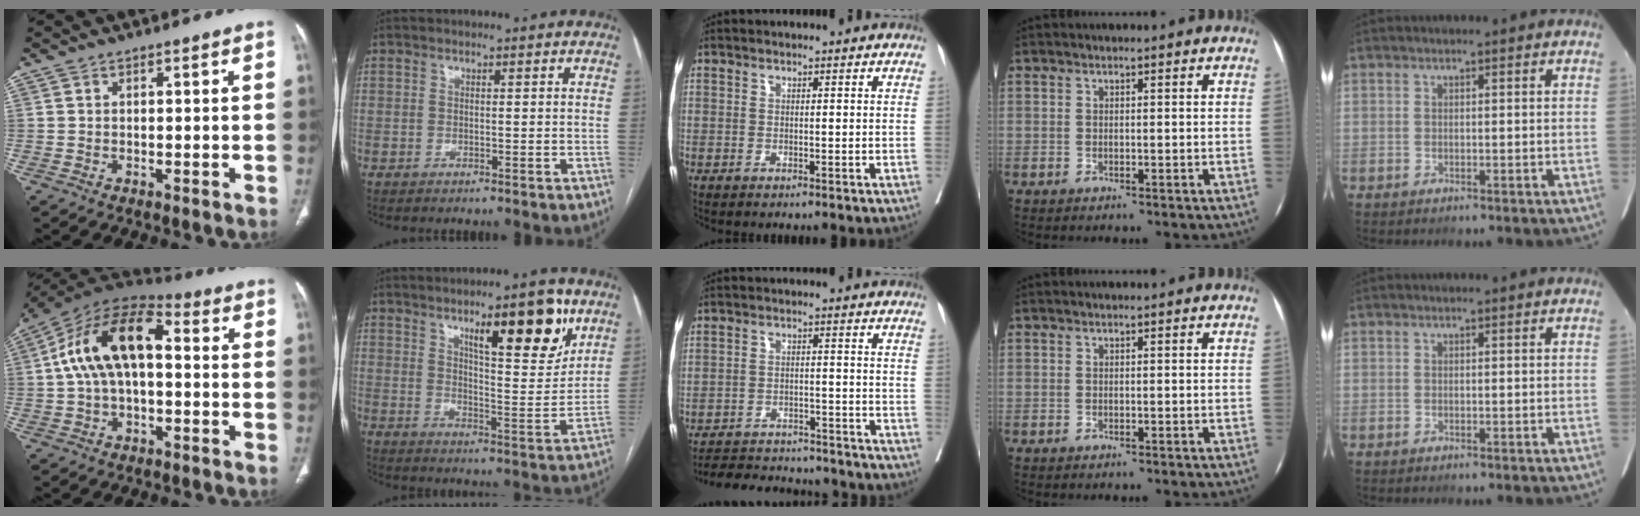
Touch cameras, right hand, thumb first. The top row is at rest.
{"thumb": {"total": 16.3, "force": [1.3, 8.8, 13.6], "torque": [-0.245, 0.047, 0.014]}, "index": {"total": 13.6, "force": [7.8, 2.8, 10.8], "torque": [-0.154, -0.008, 0.118]}, "middle": {"total": 17.6, "force": [-16.4, 3.5, 5.3], "torque": [-0.108, -0.001, -0.220]}}